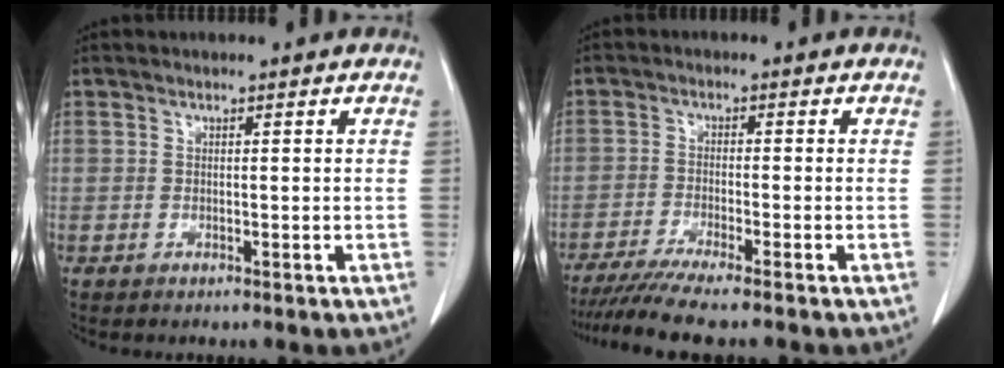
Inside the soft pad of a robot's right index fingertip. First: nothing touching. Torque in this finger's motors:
{"motor_torque": [0.75, -0.72, 0.14, 0.05]}